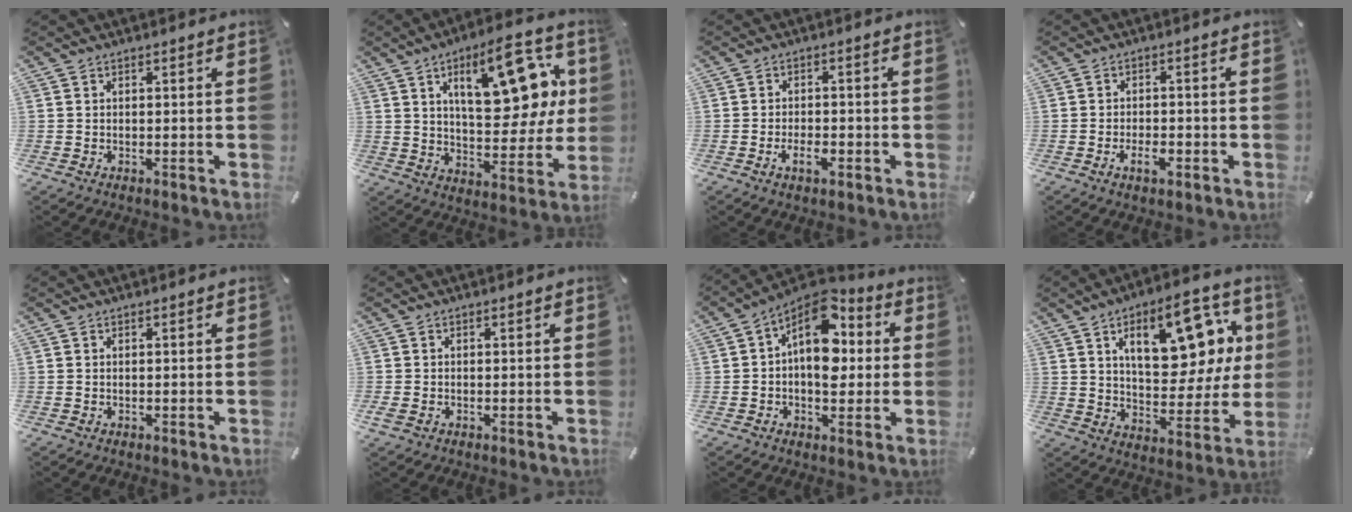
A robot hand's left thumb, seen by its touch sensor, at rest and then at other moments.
{"total": 21.2, "force": [8.7, 9.4, 16.9], "torque": [-0.233, -0.033, 0.134]}
{"total": 4.1, "force": [-1.8, 1.8, 3.2], "torque": [-0.057, 0.006, -0.033]}
{"total": 4.1, "force": [-1.9, 1.9, 3.1], "torque": [-0.056, 0.007, -0.034]}
{"total": 0.0}
{"total": 0.8, "force": [-0.1, 0.8, 0.2], "torque": [-0.002, 0.005, -0.004]}
{"total": 13.6, "force": [3.1, 8.9, 9.8], "torque": [-0.154, -0.037, 0.053]}
{"total": 20.1, "force": [8.9, 9.9, 15.0], "torque": [-0.208, -0.035, 0.141]}